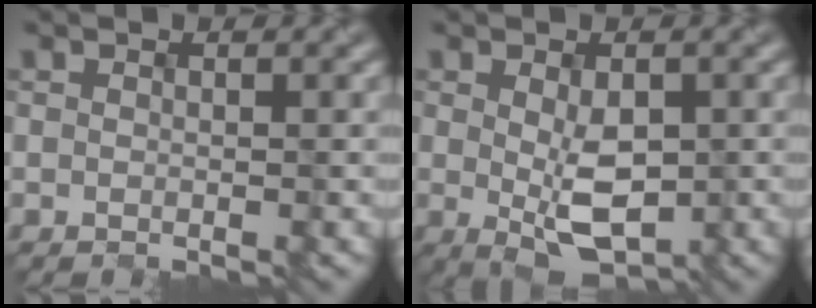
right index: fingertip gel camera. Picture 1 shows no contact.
{"total": 3.8, "force": [-0.4, 1.7, 3.3], "torque": [-0.060, -0.011, -0.002]}